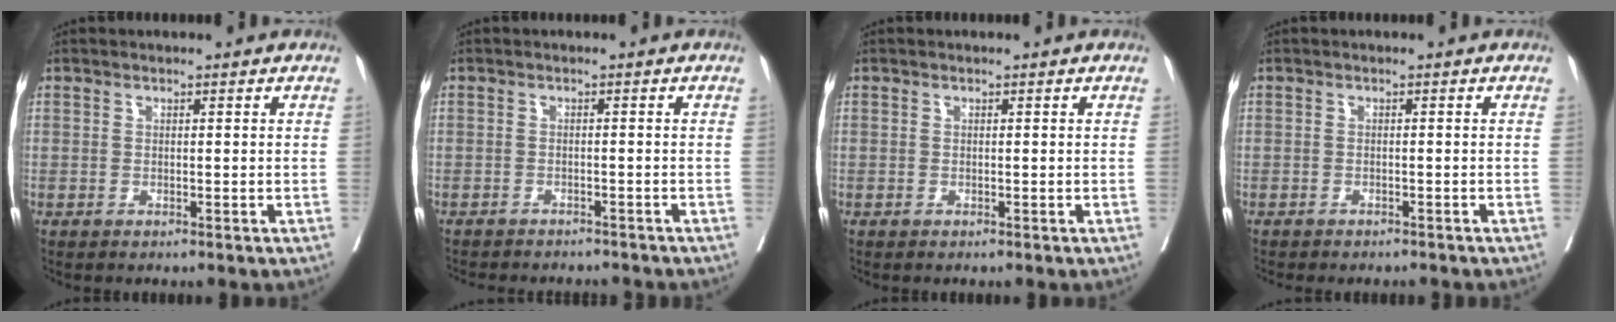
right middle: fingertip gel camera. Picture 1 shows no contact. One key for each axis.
{"total": 9.0, "fx": -8.3, "fy": 2.2, "fz": 2.5, "tx": -0.041, "ty": -0.006, "tz": -0.100}
{"total": 0.0}
{"total": 4.2, "fx": -3.7, "fy": 1.4, "fz": 1.3, "tx": -0.018, "ty": -0.005, "tz": -0.045}